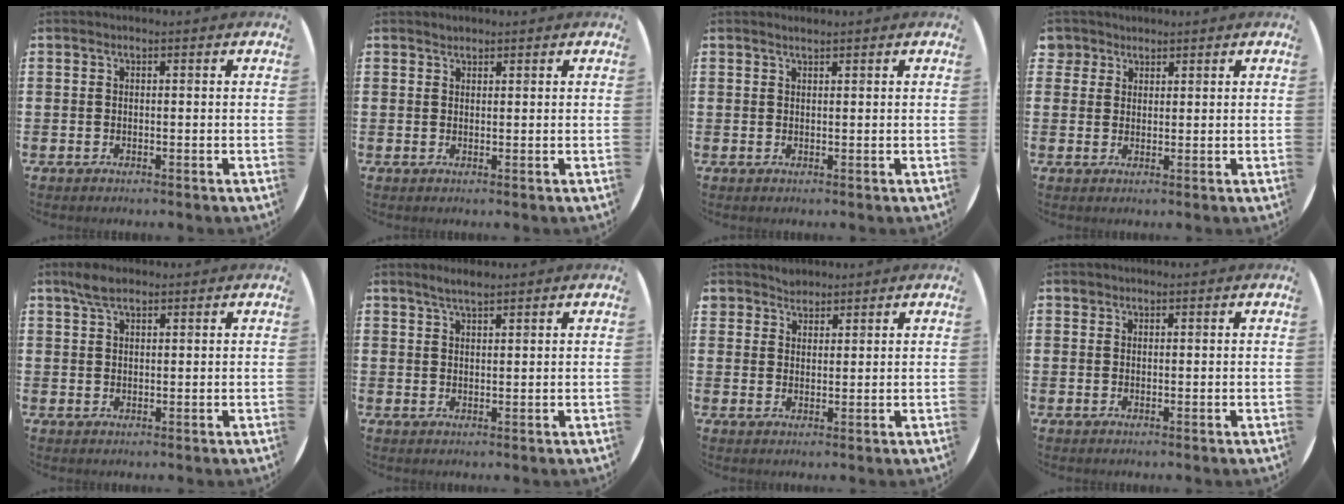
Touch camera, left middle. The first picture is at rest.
{"total": 1.0, "force": [0.9, 0.3, 0.0], "torque": [0.000, 0.001, 0.018]}
{"total": 0.8, "force": [0.8, -0.1, 0.2], "torque": [-0.006, -0.001, 0.016]}
{"total": 2.5, "force": [2.0, 1.6, -0.1], "torque": [-0.007, 0.006, 0.040]}
{"total": 3.3, "force": [2.5, 1.3, 1.7], "torque": [-0.030, 0.004, 0.044]}
{"total": 2.4, "force": [2.1, 0.3, 1.2], "torque": [-0.025, 0.004, 0.038]}
{"total": 2.1, "force": [1.9, 0.8, -0.3], "torque": [0.002, 0.004, 0.039]}
{"total": 0.5, "force": [0.5, 0.2, -0.1], "torque": [0.001, 0.004, 0.009]}